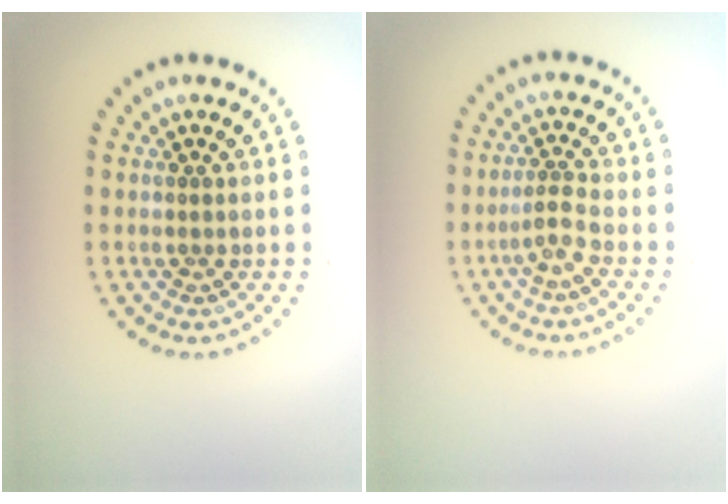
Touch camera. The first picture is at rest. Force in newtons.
{"total": 1.9, "press": 1.3, "slide": 1.4}